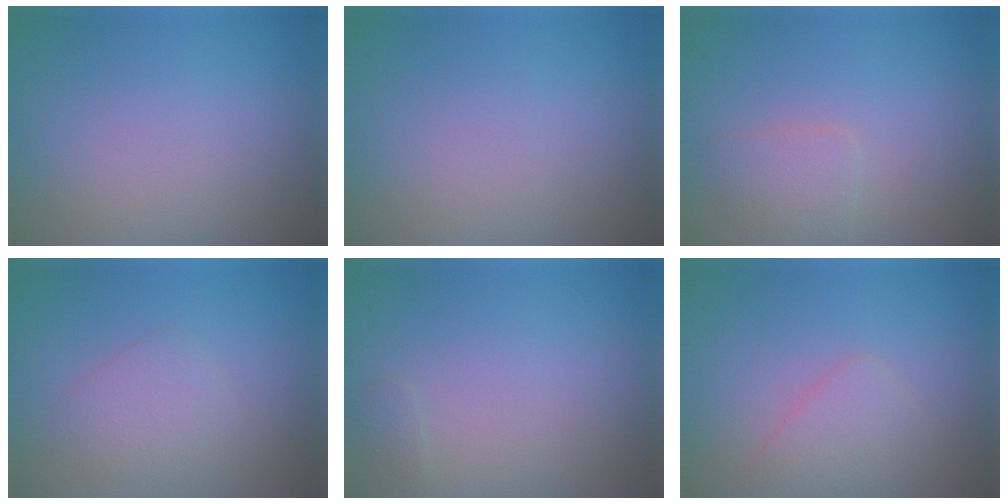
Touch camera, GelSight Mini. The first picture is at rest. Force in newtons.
{"total": 0.0}
{"total": 2.0, "press": 2.0, "slide": 0.1}
{"total": 2.1, "press": 2.1, "slide": 0.0}
{"total": 0.7, "press": 0.7, "slide": 0.0}
{"total": 2.2, "press": 2.2, "slide": 0.0}